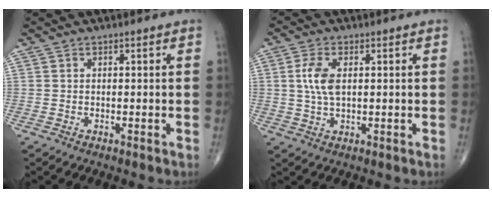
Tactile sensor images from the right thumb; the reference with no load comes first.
{"total": 5.8, "force": [1.0, 2.7, 5.1], "torque": [-0.117, 0.000, 0.019]}